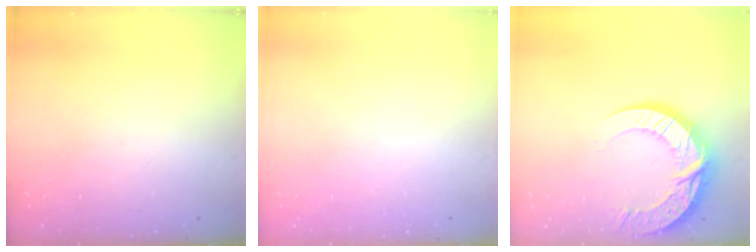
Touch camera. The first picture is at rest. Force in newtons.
{"total": 0.0}
{"total": 15.3, "press": 15.2, "slide": 1.4}